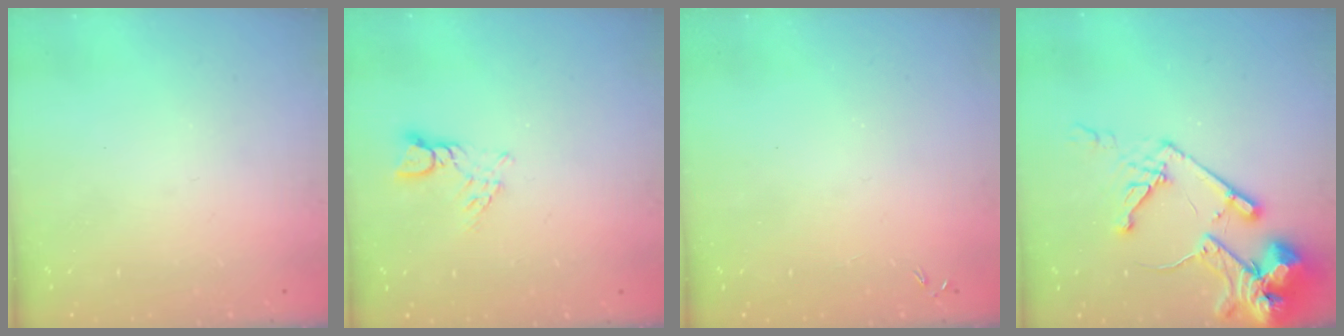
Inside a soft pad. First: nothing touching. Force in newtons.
{"total": 2.8, "press": 2.8, "slide": 0.3}
{"total": 0.0}
{"total": 16.1, "press": 15.9, "slide": 2.2}